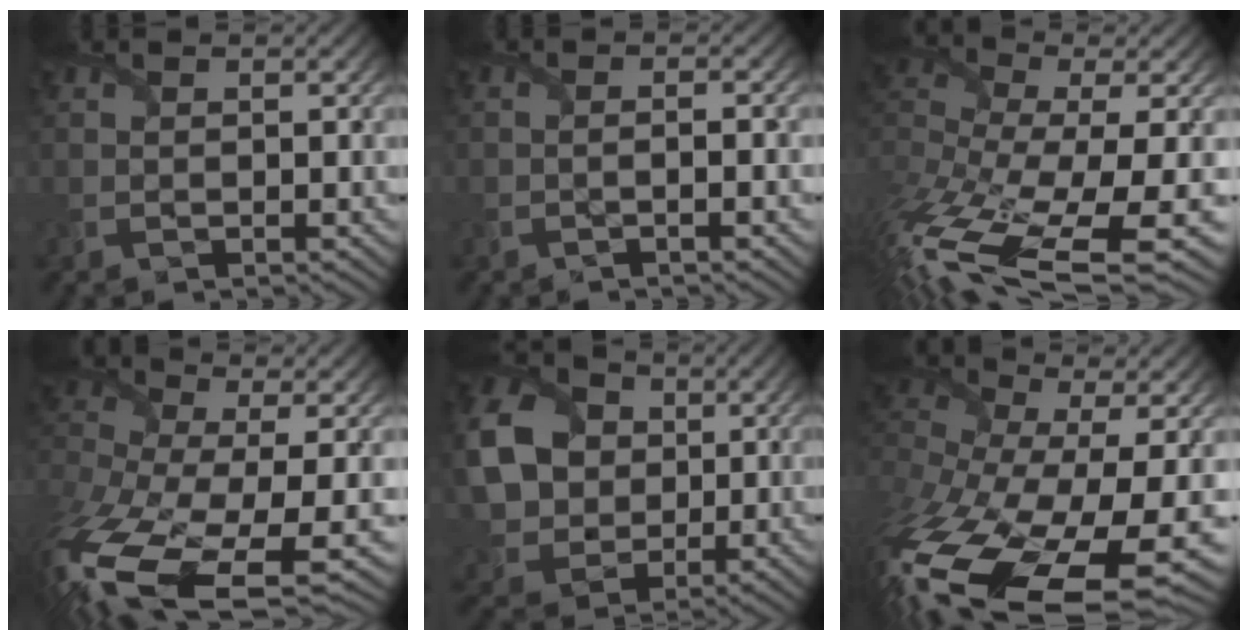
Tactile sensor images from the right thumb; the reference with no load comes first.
{"total": 2.1, "force": [-1.2, -0.4, 1.7], "torque": [-0.027, 0.005, -0.023]}
{"total": 15.0, "force": [-6.3, 6.1, 12.1], "torque": [-0.303, -0.022, -0.079]}
{"total": 16.3, "force": [-7.5, 7.3, 12.5], "torque": [-0.339, -0.045, -0.112]}
{"total": 11.6, "force": [1.7, 9.5, 6.5], "torque": [-0.193, 0.000, 0.031]}
{"total": 18.2, "force": [-8.2, 8.3, 14.0], "torque": [-0.337, -0.055, -0.112]}